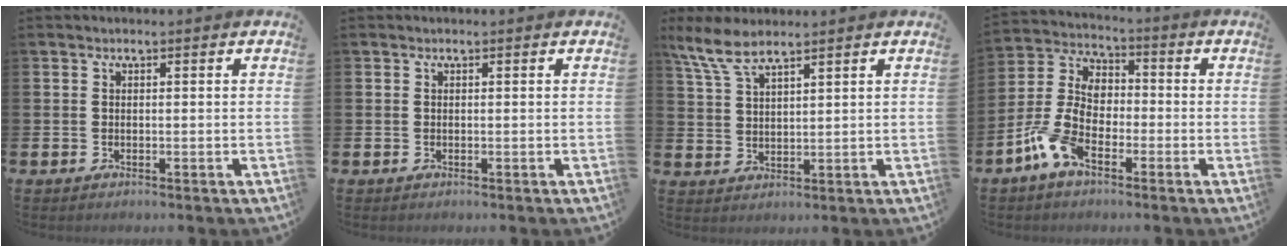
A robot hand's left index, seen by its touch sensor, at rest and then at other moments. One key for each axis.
{"total": 0.0}
{"total": 5.3, "fx": 4.6, "fy": 0.9, "fz": 2.4, "tx": -0.063, "ty": -0.014, "tz": 0.084}
{"total": 8.4, "fx": -3.3, "fy": 4.7, "fz": 6.1, "tx": -0.148, "ty": -0.005, "tz": -0.068}